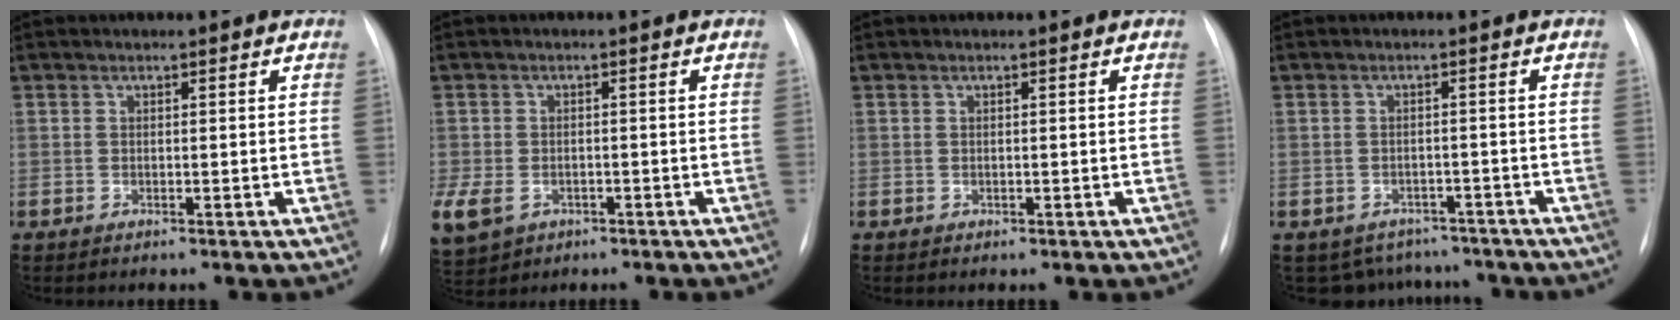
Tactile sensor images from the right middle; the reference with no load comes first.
{"total": 12.2, "force": [-5.3, 9.3, 5.9], "torque": [-0.176, -0.006, -0.077]}
{"total": 0.0}
{"total": 4.0, "force": [-3.6, 1.6, -0.6], "torque": [0.007, 0.011, -0.053]}